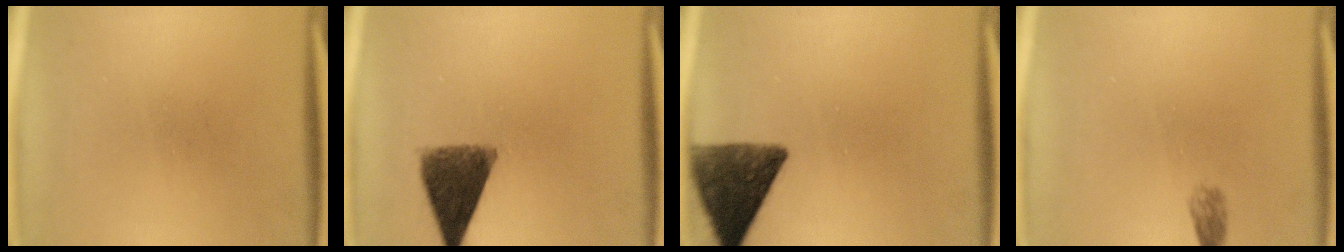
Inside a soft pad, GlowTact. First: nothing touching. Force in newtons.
{"total": 9.3}
{"total": 11.1}
{"total": 1.5}